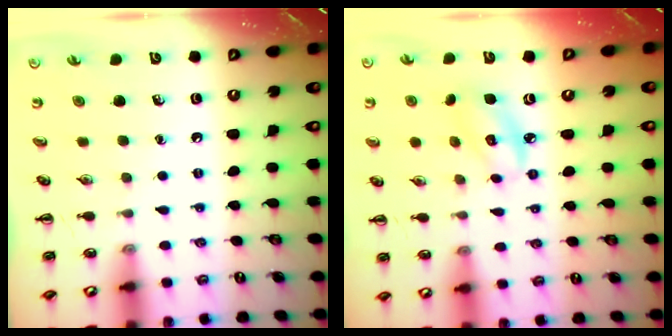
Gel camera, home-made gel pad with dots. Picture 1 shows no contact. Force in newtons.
{"total": 4.0, "press": 3.9, "slide": 0.5}